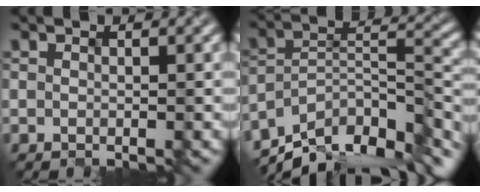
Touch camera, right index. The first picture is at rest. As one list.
[{"total": 12.0, "force": [-9.3, 4.5, 6.1], "torque": [-0.105, 0.010, -0.153]}]